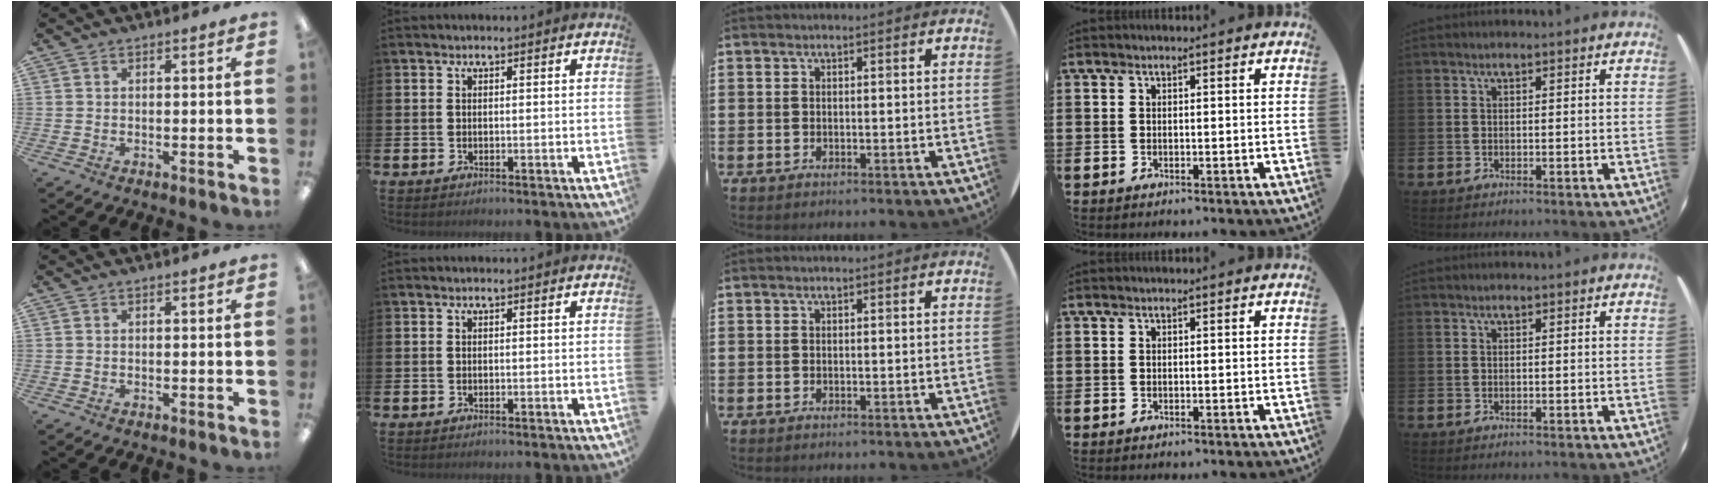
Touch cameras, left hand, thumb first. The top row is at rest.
{}